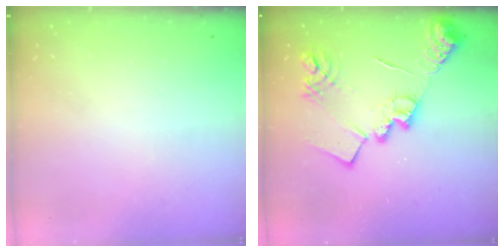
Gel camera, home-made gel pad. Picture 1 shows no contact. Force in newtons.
{"total": 16.9, "press": 16.9, "slide": 1.4}